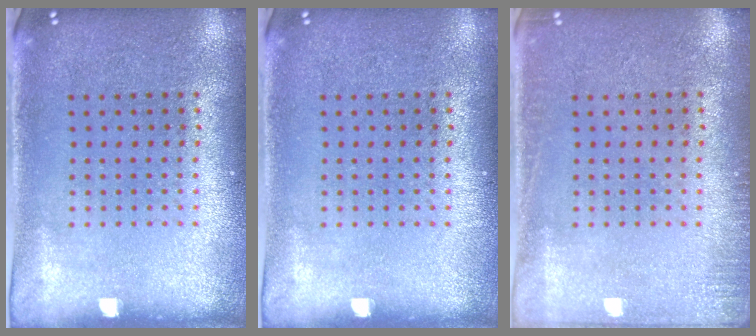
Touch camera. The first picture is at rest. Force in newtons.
{"total": 0.0}
{"total": 1.3, "press": 1.3, "slide": 0.3}